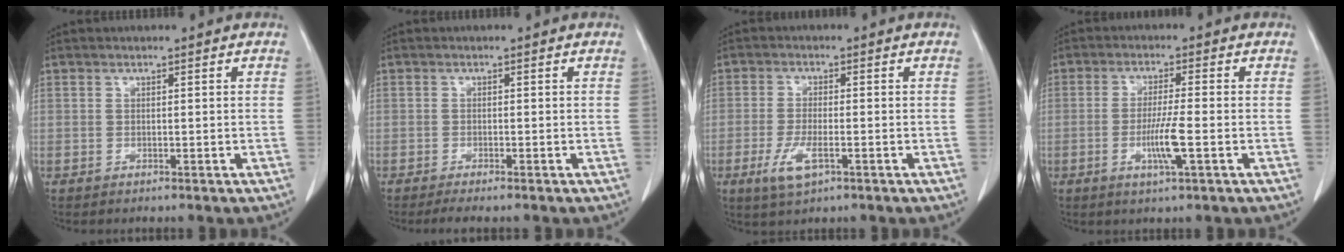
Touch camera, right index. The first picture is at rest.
{"total": 2.6, "force": [-2.2, -0.2, 1.4], "torque": [-0.021, -0.007, -0.032]}
{"total": 5.0, "force": [-2.0, 1.5, 4.4], "torque": [-0.089, -0.007, -0.031]}
{"total": 5.6, "force": [-1.6, -0.2, 5.4], "torque": [-0.101, -0.011, -0.030]}